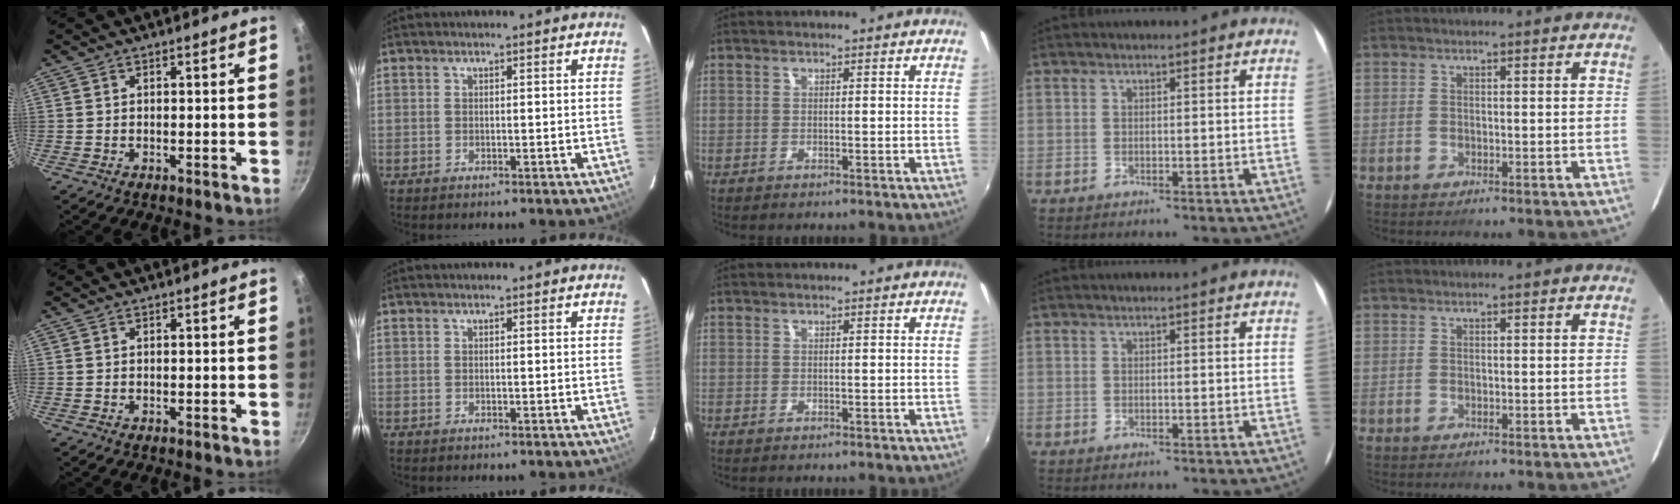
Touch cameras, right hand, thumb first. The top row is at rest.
{}